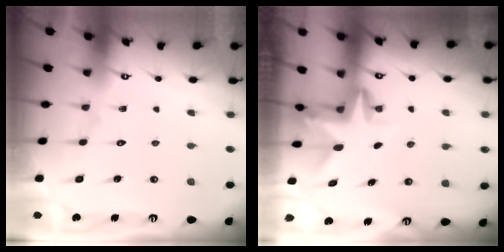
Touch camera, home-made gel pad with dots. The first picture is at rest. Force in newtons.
{"total": 3.0, "press": 3.0, "slide": 0.2}